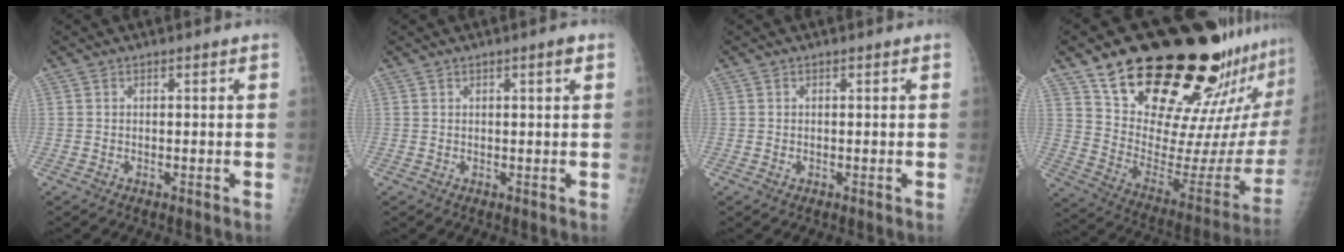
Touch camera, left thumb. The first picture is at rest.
{"total": 1.6, "force": [0.8, 0.1, 1.4], "torque": [-0.022, -0.002, 0.012]}
{"total": 0.6, "force": [0.1, 0.5, 0.3], "torque": [-0.003, -0.001, 0.003]}
{"total": 31.0, "force": [24.0, 8.6, 17.7], "torque": [-0.236, -0.146, 0.353]}